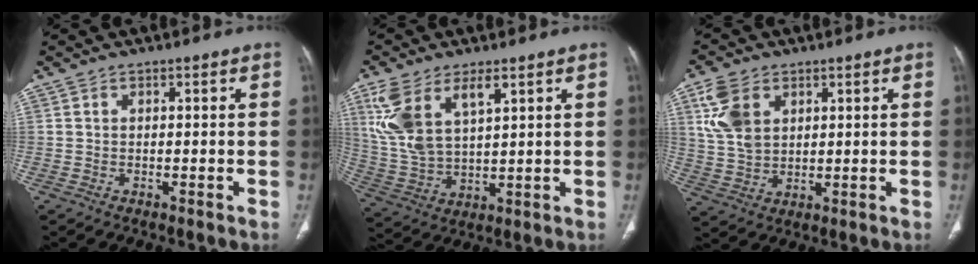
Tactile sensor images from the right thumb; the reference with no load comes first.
{"total": 12.6, "force": [5.9, 6.1, 9.4], "torque": [-0.199, -0.014, 0.131]}
{"total": 9.2, "force": [3.8, 6.1, 5.7], "torque": [-0.108, -0.009, 0.082]}